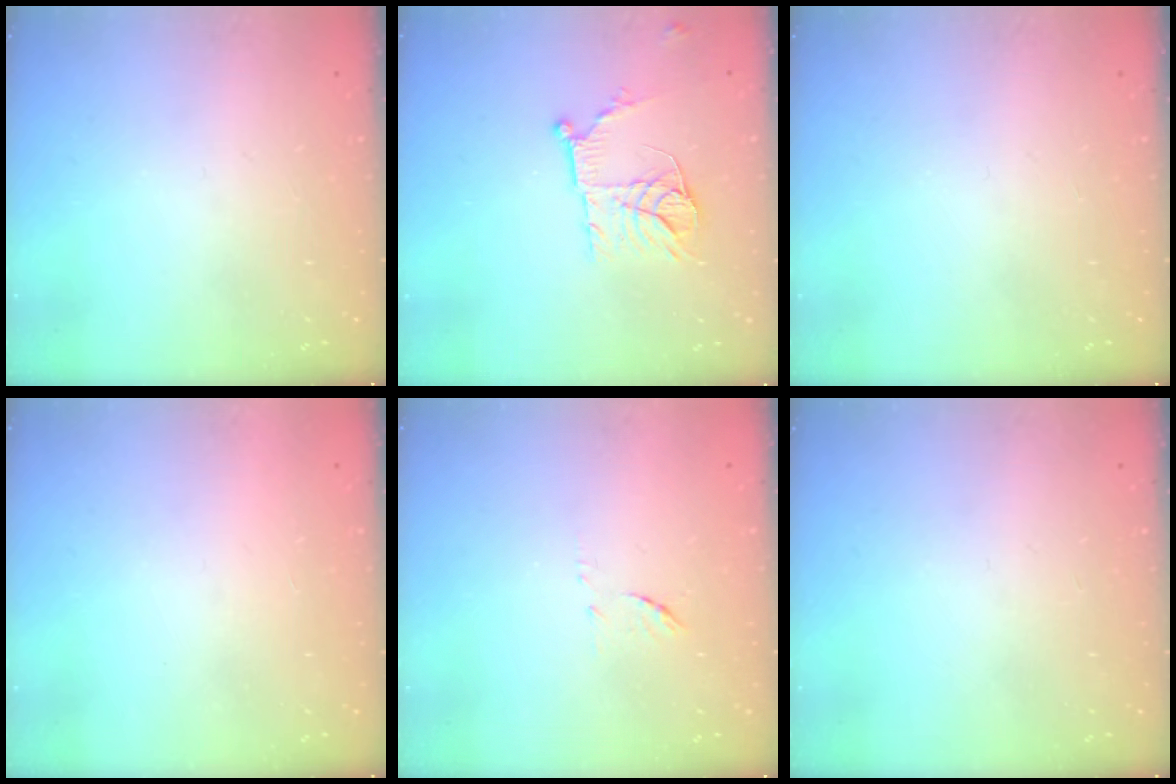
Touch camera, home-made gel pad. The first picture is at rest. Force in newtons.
{"total": 12.2, "press": 12.1, "slide": 1.1}
{"total": 0.0}
{"total": 1.5, "press": 1.5, "slide": 0.1}
{"total": 6.1, "press": 6.1, "slide": 0.3}
{"total": 0.0}